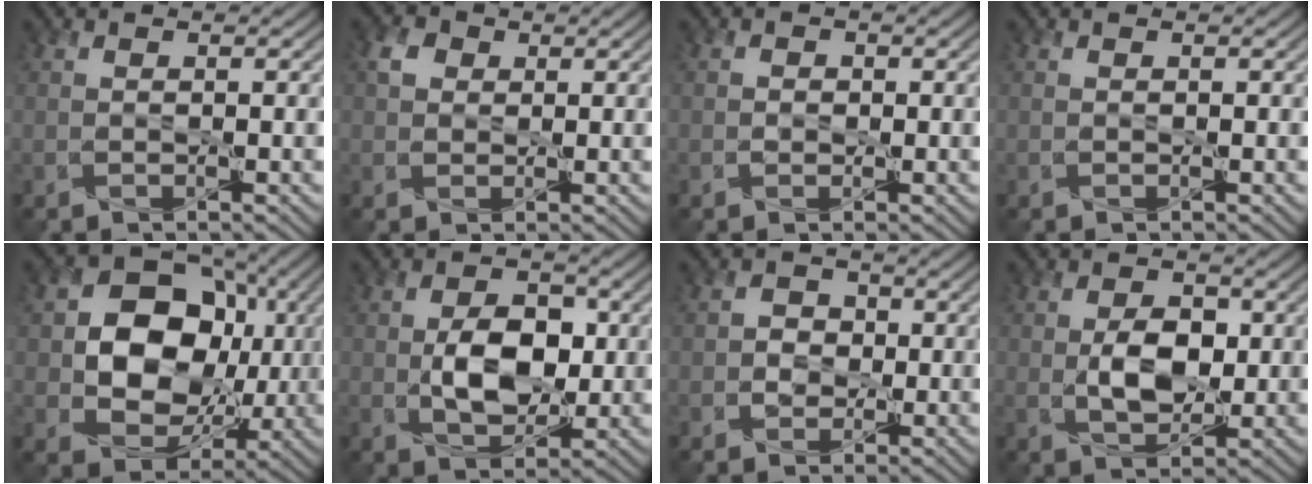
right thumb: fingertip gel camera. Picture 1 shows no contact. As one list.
[{"total": 2.5, "force": [0.7, 2.1, 1.2], "torque": [-0.029, 0.002, 0.010]}, {"total": 1.0, "force": [-0.4, 0.9, 0.4], "torque": [-0.008, -0.003, -0.010]}, {"total": 0.0}, {"total": 13.4, "force": [0.9, 10.6, 8.2], "torque": [-0.154, 0.001, 0.012]}, {"total": 6.9, "force": [-0.5, 4.4, 5.4], "torque": [-0.098, -0.006, -0.011]}, {"total": 2.9, "force": [-0.5, 2.7, 1.0], "torque": [-0.013, 0.003, -0.026]}, {"total": 5.1, "force": [-0.3, 3.2, 4.0], "torque": [-0.076, -0.004, -0.004]}]